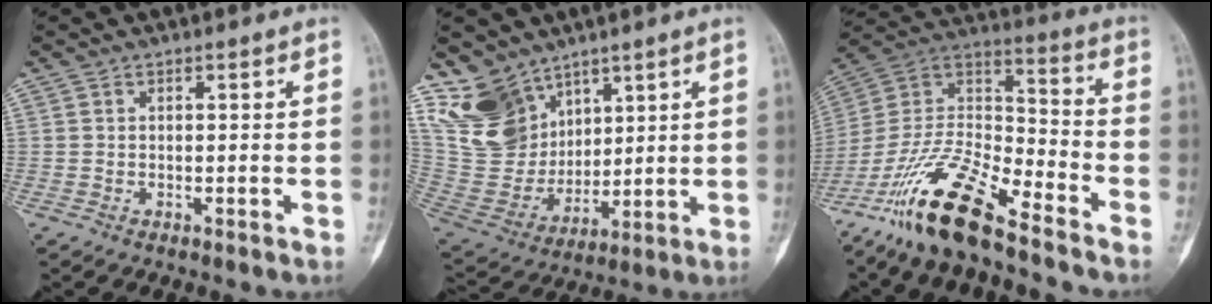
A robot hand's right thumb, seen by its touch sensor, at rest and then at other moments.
{"total": 15.9, "force": [10.9, 10.0, 5.6], "torque": [-0.082, -0.050, 0.239]}
{"total": 19.1, "force": [-13.8, 5.0, 12.2], "torque": [-0.233, 0.074, -0.260]}